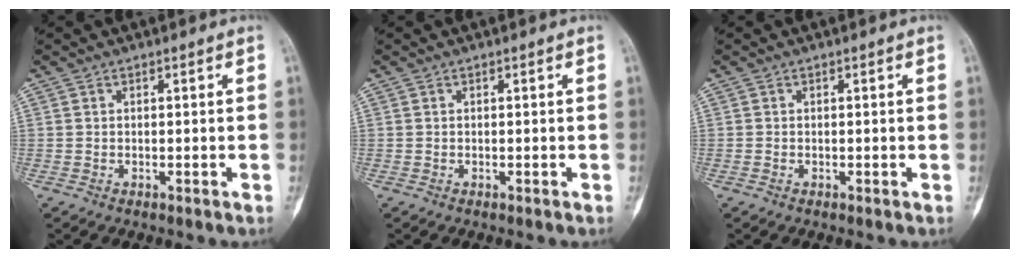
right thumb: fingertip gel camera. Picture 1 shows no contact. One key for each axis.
{"total": 0.0}
{"total": 0.0}